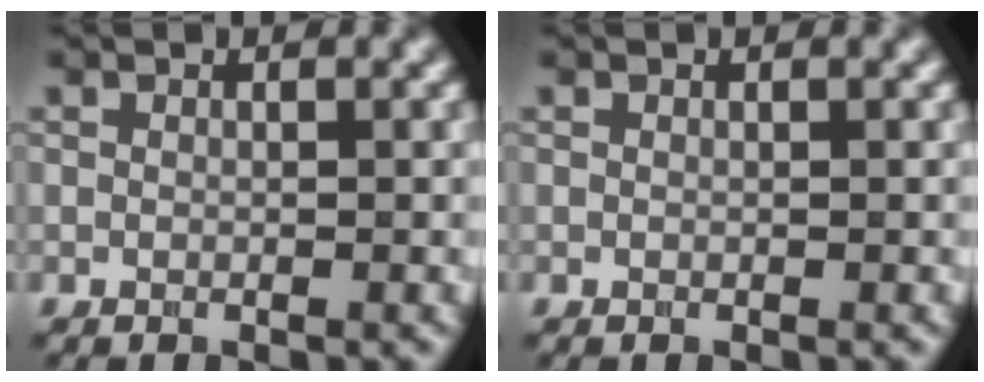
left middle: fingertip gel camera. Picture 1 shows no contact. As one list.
[{"total": 0.0}]